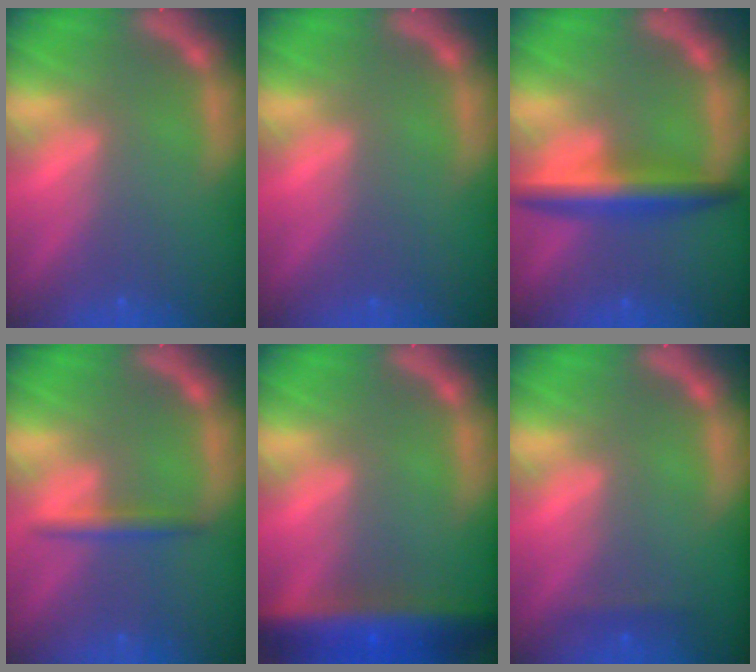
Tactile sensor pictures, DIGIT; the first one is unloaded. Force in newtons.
{"total": 0.0}
{"total": 5.0}
{"total": 1.9}
{"total": 8.0}
{"total": 0.9}